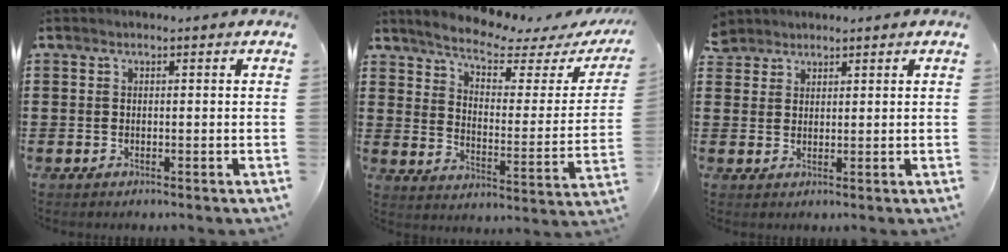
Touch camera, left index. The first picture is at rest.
{"total": 5.5, "force": [4.7, 0.9, 2.8], "torque": [-0.073, -0.029, 0.072]}
{"total": 2.3, "force": [2.0, 1.2, -0.1], "torque": [-0.006, 0.008, 0.039]}